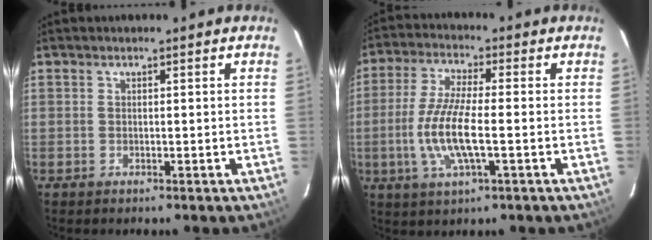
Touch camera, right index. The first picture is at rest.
{"total": 10.8, "force": [-2.1, 2.2, 10.3], "torque": [-0.214, -0.005, -0.044]}